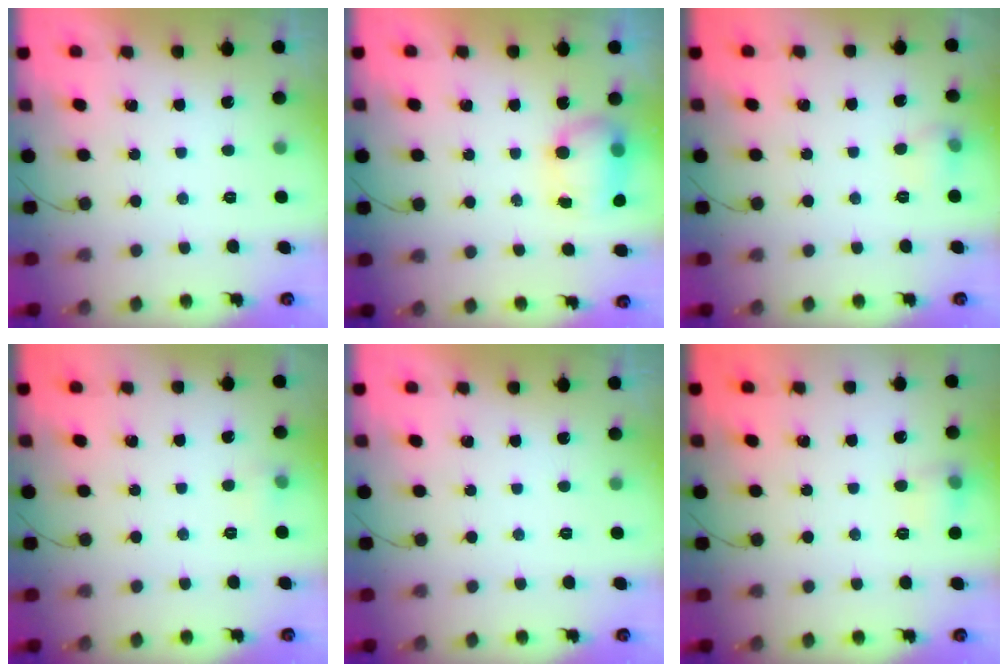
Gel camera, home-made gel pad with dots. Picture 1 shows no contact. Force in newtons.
{"total": 7.6, "press": 7.5, "slide": 0.8}
{"total": 5.6, "press": 5.4, "slide": 1.5}
{"total": 3.6, "press": 3.4, "slide": 1.2}
{"total": 0.0}
{"total": 7.1, "press": 7.0, "slide": 1.2}